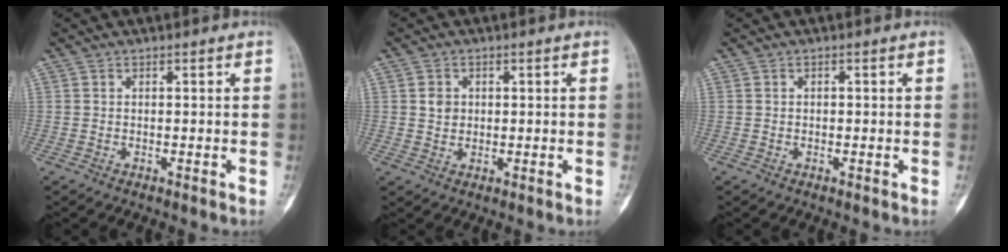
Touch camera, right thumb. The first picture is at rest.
{"total": 2.7, "force": [0.6, 2.4, 1.3], "torque": [-0.007, -0.001, 0.011]}
{"total": 0.0}